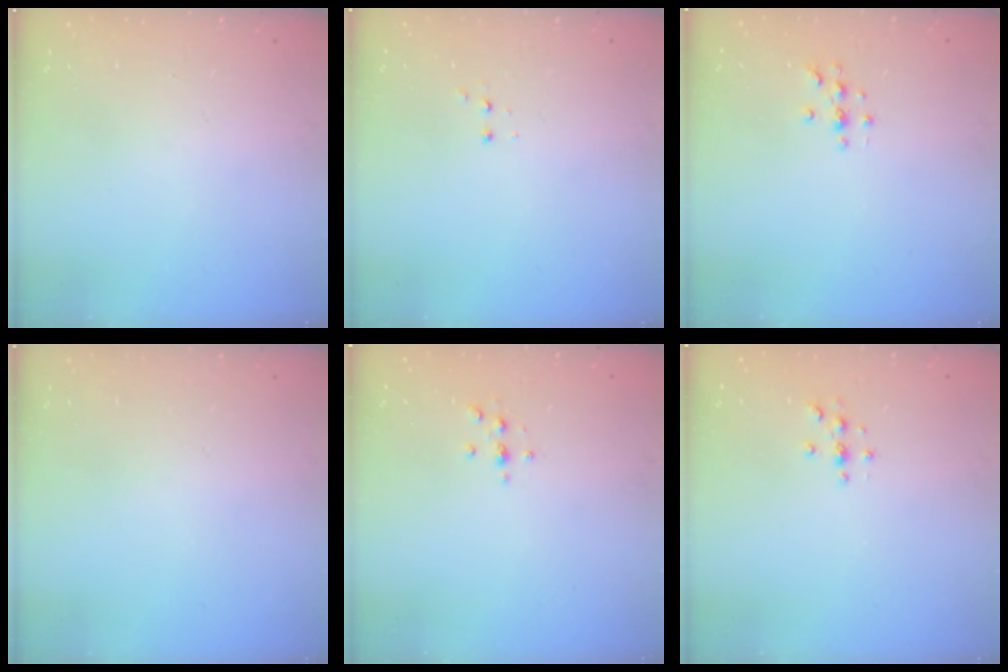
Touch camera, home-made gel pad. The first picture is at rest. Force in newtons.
{"total": 2.8, "press": 2.7, "slide": 0.5}
{"total": 3.5, "press": 3.5, "slide": 0.4}
{"total": 0.0}
{"total": 2.1, "press": 2.1, "slide": 0.2}
{"total": 2.7, "press": 2.7, "slide": 0.3}